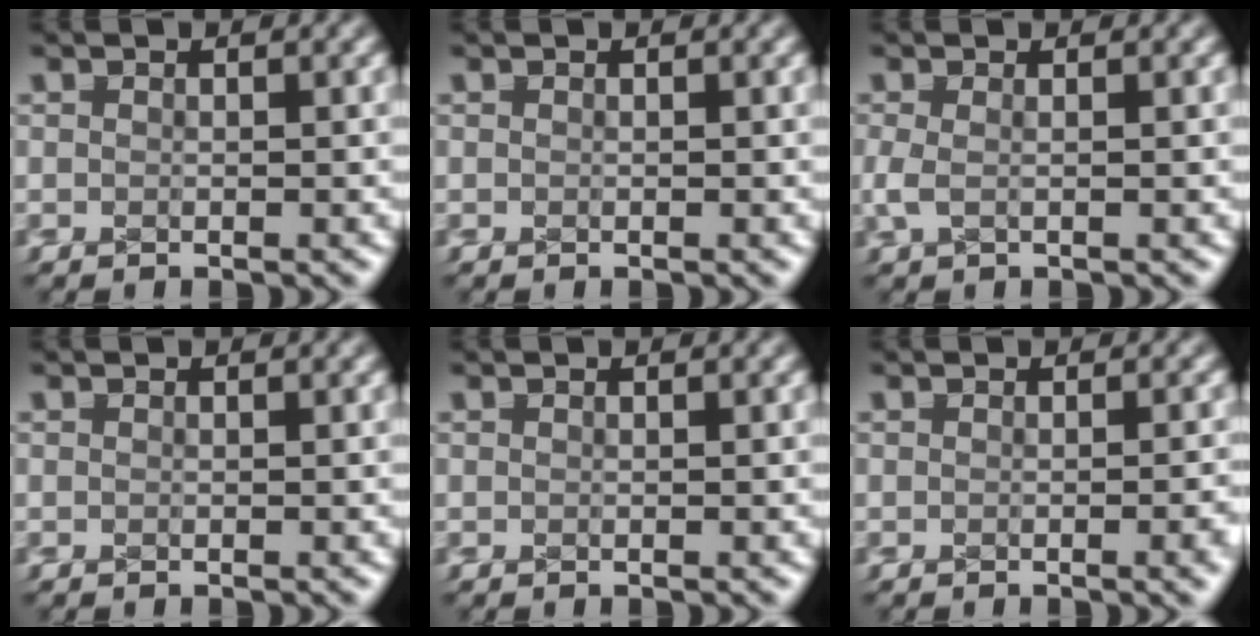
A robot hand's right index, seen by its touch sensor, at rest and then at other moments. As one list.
[{"total": 0.0}, {"total": 0.8, "force": [0.4, -0.1, 0.7], "torque": [-0.014, 0.001, 0.013]}, {"total": 0.0}, {"total": 0.0}, {"total": 0.8, "force": [-0.3, -0.3, 0.6], "torque": [-0.007, 0.004, -0.006]}]